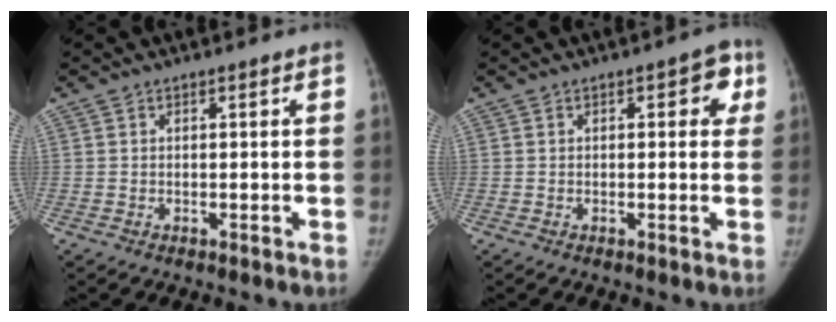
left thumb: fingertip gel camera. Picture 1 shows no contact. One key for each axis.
{"total": 4.2, "fx": 1.3, "fy": 2.2, "fz": 3.3, "tx": -0.006, "ty": 0.003, "tz": 0.004}